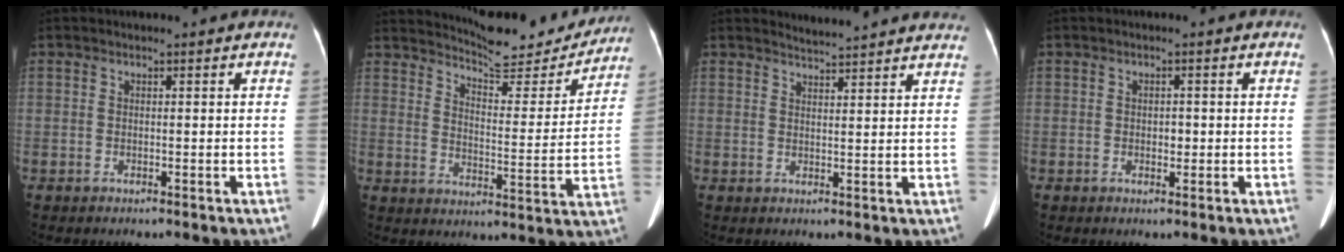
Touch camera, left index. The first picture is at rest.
{"total": 14.8, "force": [14.2, 2.2, 3.7], "torque": [-0.052, -0.033, 0.184]}
{"total": 8.5, "force": [8.3, -0.1, 1.7], "torque": [-0.026, 0.004, 0.091]}
{"total": 1.7, "force": [-1.2, 0.8, 1.0], "torque": [-0.017, 0.001, -0.014]}